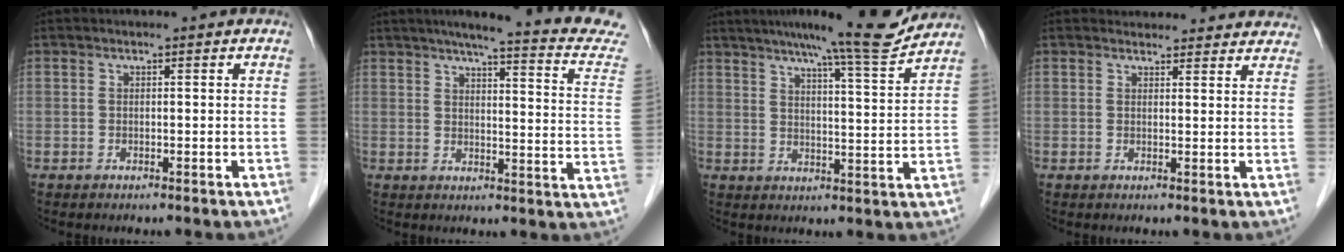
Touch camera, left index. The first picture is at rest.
{"total": 18.7, "force": [16.5, 0.2, 9.0], "torque": [-0.114, -0.048, 0.180]}
{"total": 11.7, "force": [10.6, -0.6, 4.9], "torque": [-0.073, -0.009, 0.144]}
{"total": 10.7, "force": [10.2, 3.0, 1.5], "torque": [0.012, 0.015, 0.097]}